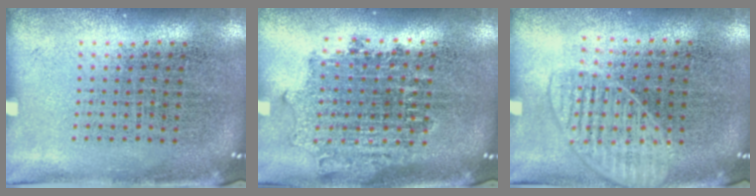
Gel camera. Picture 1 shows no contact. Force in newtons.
{"total": 1.7, "press": 1.3, "slide": 1.0}
{"total": 1.3, "press": 1.2, "slide": 0.5}